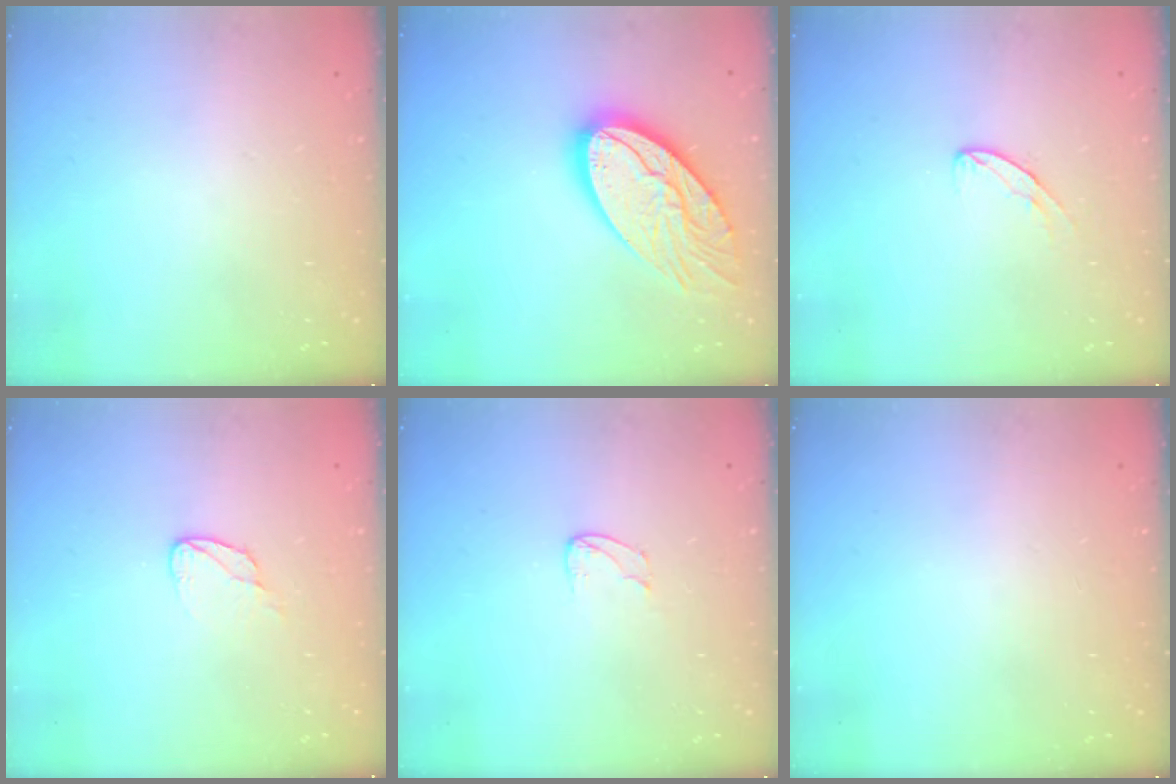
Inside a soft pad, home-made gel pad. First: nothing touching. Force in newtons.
{"total": 20.0, "press": 19.9, "slide": 1.9}
{"total": 5.2, "press": 5.2, "slide": 0.3}
{"total": 5.2, "press": 5.1, "slide": 0.5}
{"total": 4.1, "press": 4.1, "slide": 0.4}
{"total": 0.0}